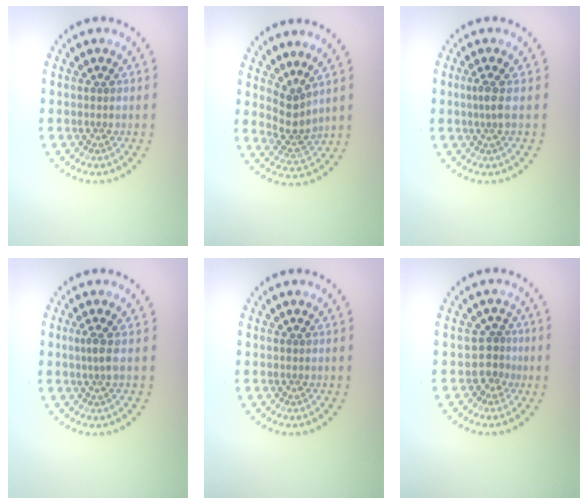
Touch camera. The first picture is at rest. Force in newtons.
{"total": 2.5, "press": 1.9, "slide": 1.7}
{"total": 1.4, "press": 1.1, "slide": 1.0}
{"total": 1.3, "press": 1.0, "slide": 0.8}
{"total": 0.0}
{"total": 1.9, "press": 1.2, "slide": 1.4}